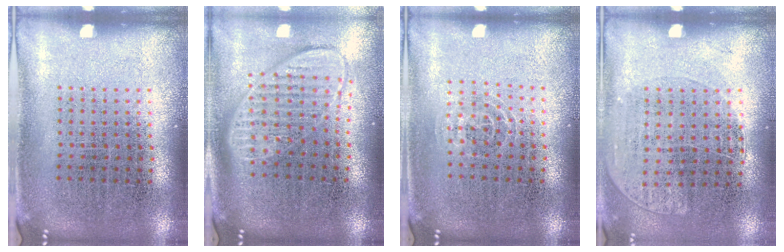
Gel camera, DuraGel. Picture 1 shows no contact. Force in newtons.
{"total": 1.8, "press": 1.5, "slide": 1.0}
{"total": 1.0, "press": 0.5, "slide": 0.8}
{"total": 1.1, "press": 0.9, "slide": 0.5}